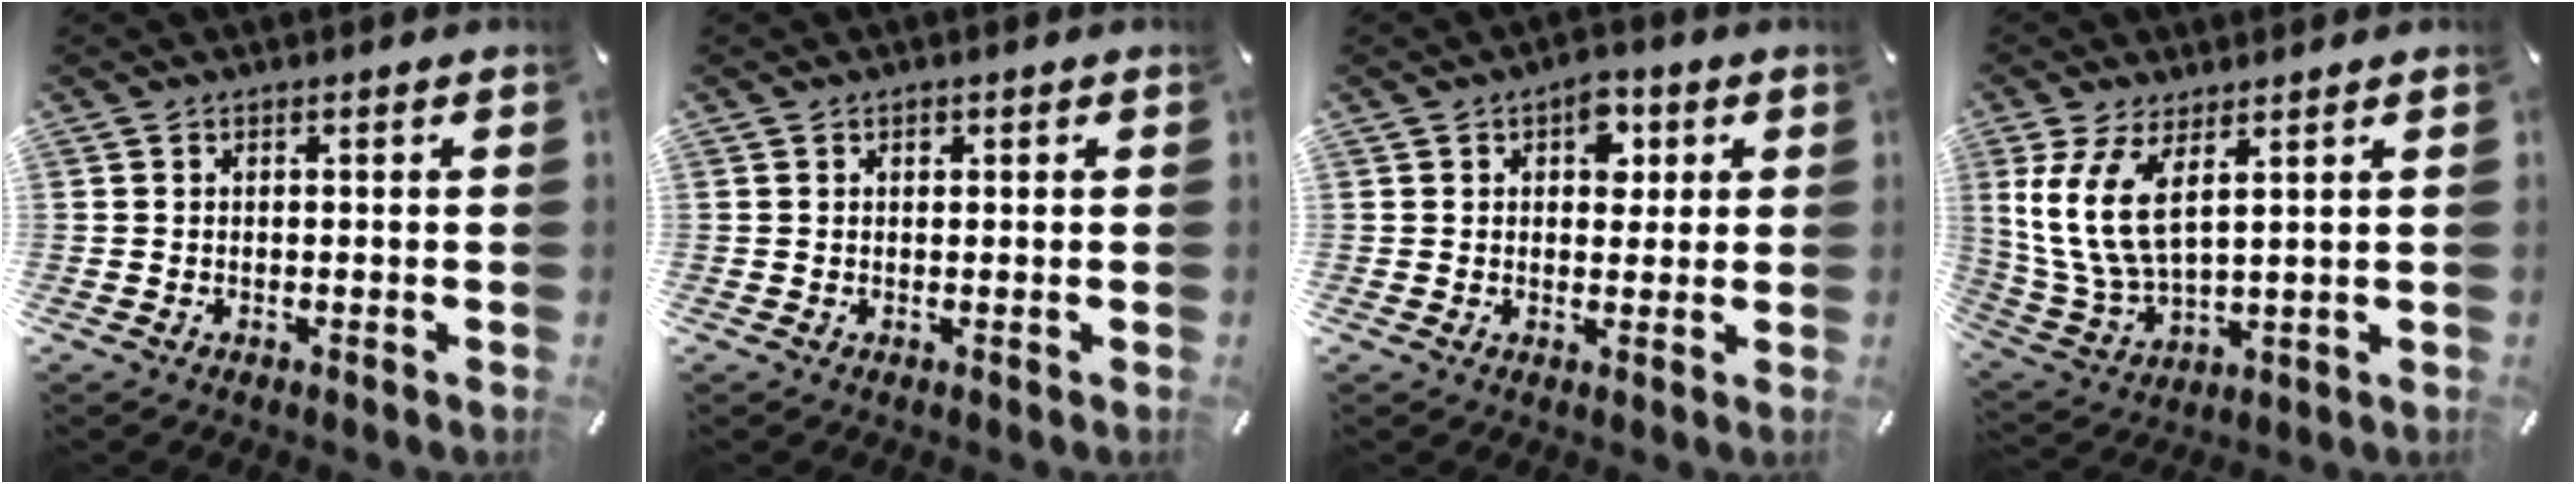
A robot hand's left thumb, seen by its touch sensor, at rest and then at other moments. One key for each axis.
{"total": 0.7, "fx": 0.3, "fy": 0.6, "fz": 0.2, "tx": 0.003, "ty": -0.001, "tz": 0.003}
{"total": 5.8, "fx": 2.1, "fy": 4.0, "fz": 3.7, "tx": -0.029, "ty": -0.006, "tz": 0.027}
{"total": 10.8, "fx": 4.5, "fy": 5.0, "fz": 8.5, "tx": -0.202, "ty": -0.018, "tz": 0.086}